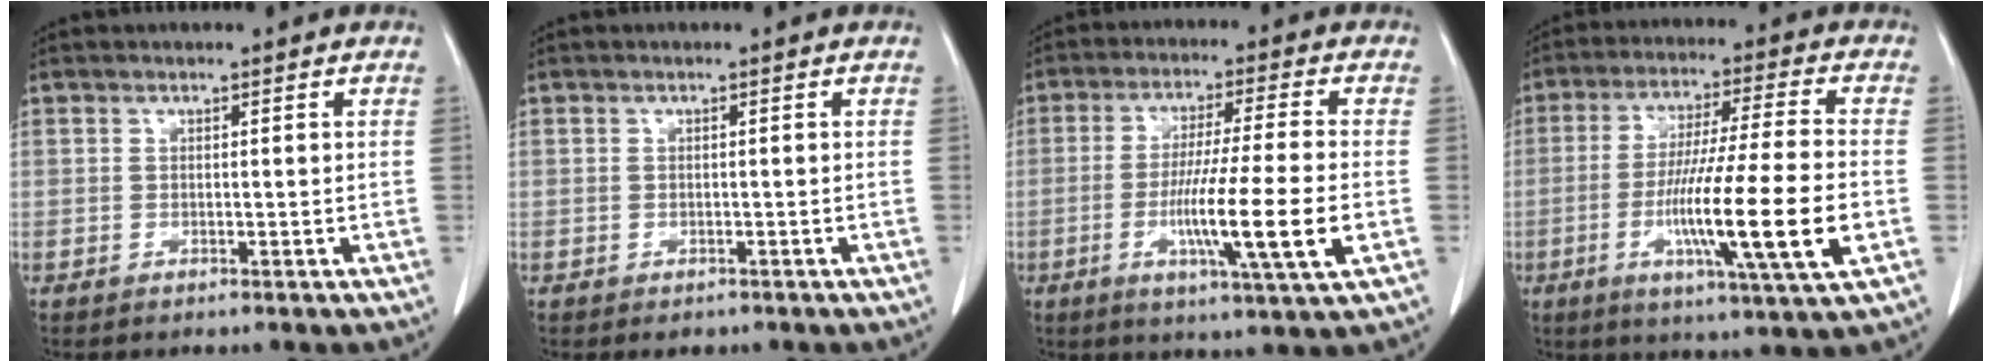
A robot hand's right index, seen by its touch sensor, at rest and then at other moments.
{"total": 1.4, "force": [-0.9, 1.0, 0.3], "torque": [-0.006, 0.001, -0.007]}
{"total": 13.2, "force": [-3.4, -0.6, 12.7], "torque": [-0.228, -0.021, -0.063]}
{"total": 17.8, "force": [-4.5, -0.2, 17.2], "torque": [-0.300, -0.019, -0.079]}